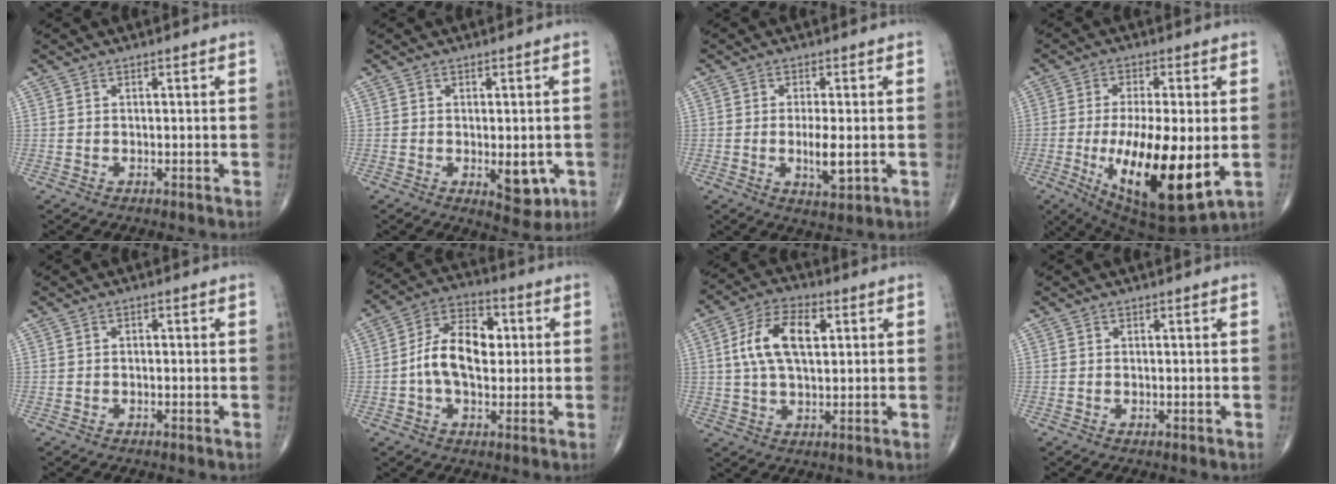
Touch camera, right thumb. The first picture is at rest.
{"total": 6.1, "force": [-1.4, 2.9, 5.1], "torque": [-0.048, -0.009, -0.012]}
{"total": 5.5, "force": [-0.8, 1.9, 5.1], "torque": [-0.089, -0.011, -0.011]}
{"total": 19.6, "force": [-3.5, 6.5, 18.2], "torque": [-0.322, -0.029, -0.039]}
{"total": 0.6, "force": [-0.1, 0.4, 0.4], "torque": [-0.003, 0.002, -0.005]}
{"total": 12.1, "force": [0.3, 7.5, 9.5], "torque": [-0.154, 0.025, -0.003]}
{"total": 11.2, "force": [2.5, 5.9, 9.2], "torque": [-0.170, 0.011, 0.042]}
{"total": 0.0}